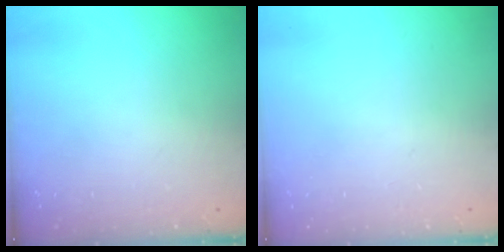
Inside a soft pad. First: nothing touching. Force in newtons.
{"total": 0.0}